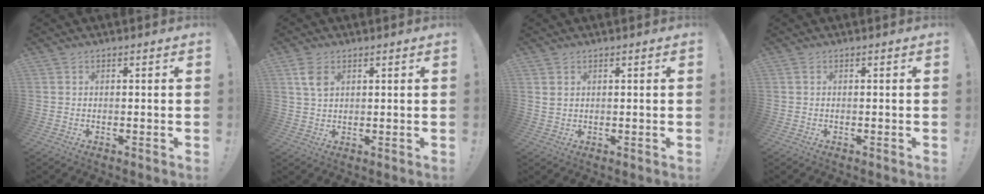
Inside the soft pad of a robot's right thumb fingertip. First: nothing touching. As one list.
[{"total": 5.2, "force": [2.3, 3.0, 3.6], "torque": [-0.059, -0.004, 0.044]}, {"total": 2.0, "force": [1.2, 1.2, 1.0], "torque": [-0.014, -0.002, 0.022]}, {"total": 0.0}]